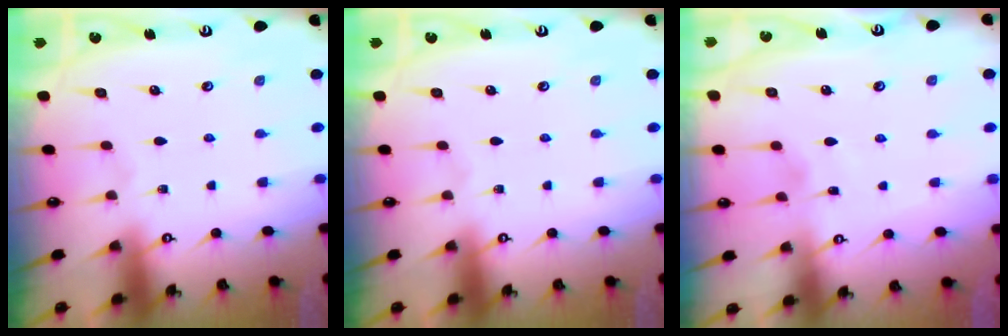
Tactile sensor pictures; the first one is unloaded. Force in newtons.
{"total": 0.0}
{"total": 2.3, "press": 2.3, "slide": 0.3}